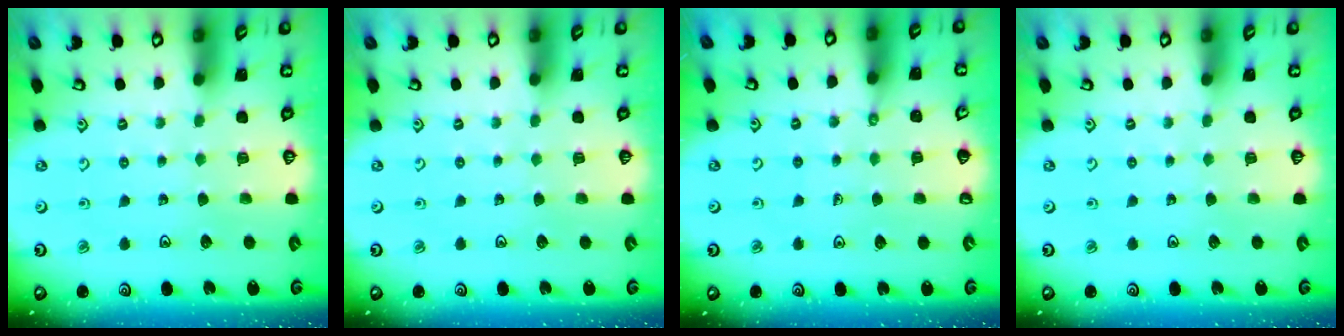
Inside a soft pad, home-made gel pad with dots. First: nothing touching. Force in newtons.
{"total": 0.0}
{"total": 1.3, "press": 1.2, "slide": 0.3}
{"total": 0.0}